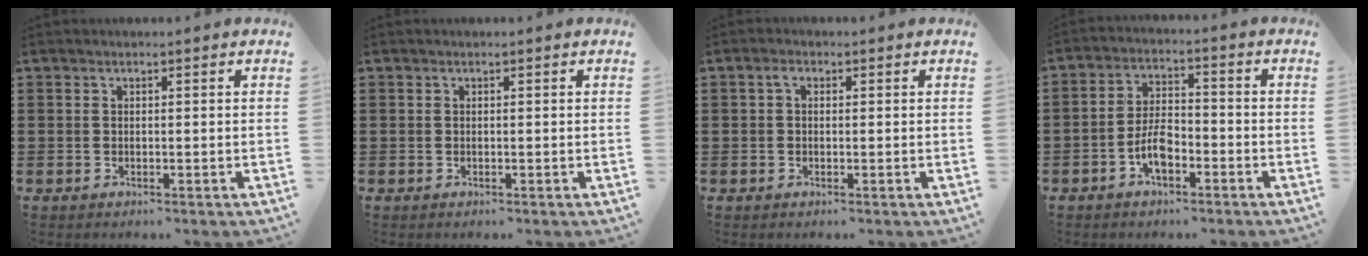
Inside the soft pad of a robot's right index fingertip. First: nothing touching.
{"total": 0.0}
{"total": 1.3, "force": [0.1, 0.9, 1.0], "torque": [-0.021, 0.008, 0.000]}
{"total": 5.5, "force": [-2.7, 2.6, 4.1], "torque": [-0.095, 0.002, -0.056]}